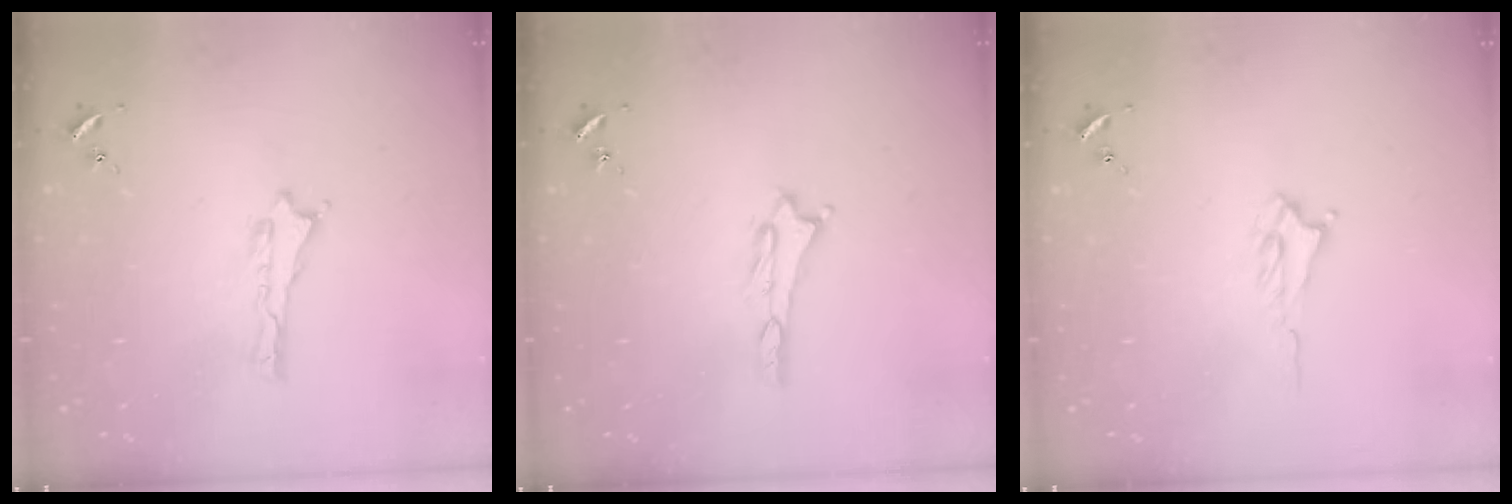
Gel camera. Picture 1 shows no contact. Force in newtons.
{"total": 0.7, "press": 0.7, "slide": 0.3}
{"total": 1.6, "press": 1.5, "slide": 0.4}